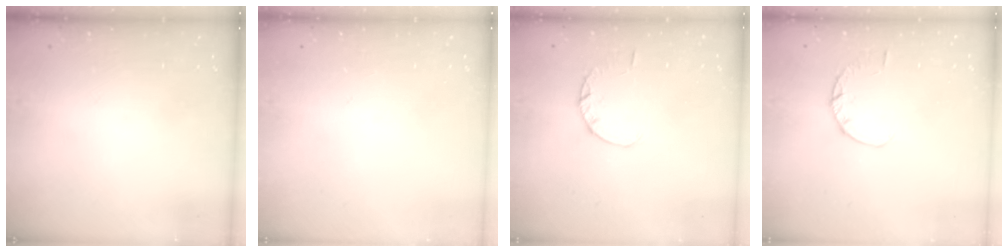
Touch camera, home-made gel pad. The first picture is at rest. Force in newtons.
{"total": 0.0}
{"total": 1.8, "press": 1.8, "slide": 0.3}
{"total": 2.9, "press": 2.8, "slide": 0.4}